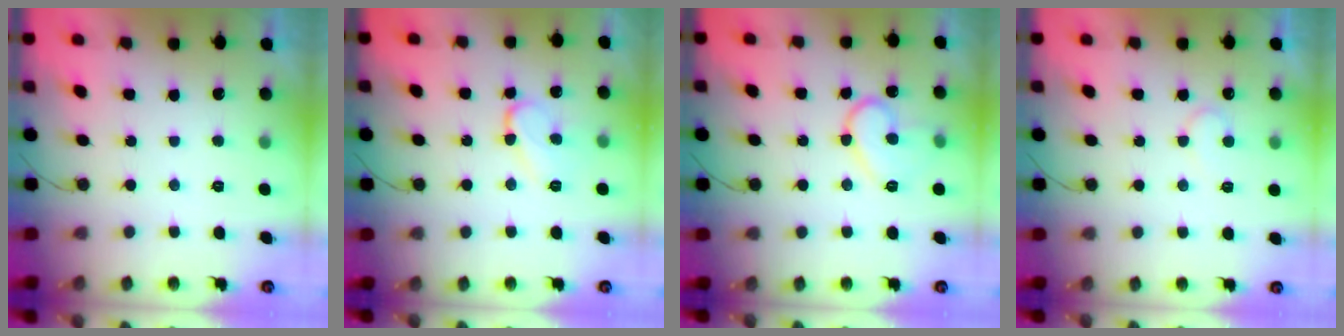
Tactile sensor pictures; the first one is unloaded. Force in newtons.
{"total": 9.1, "press": 9.0, "slide": 1.1}
{"total": 12.2, "press": 12.1, "slide": 0.9}
{"total": 5.8, "press": 5.8, "slide": 0.4}